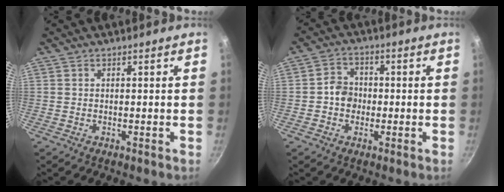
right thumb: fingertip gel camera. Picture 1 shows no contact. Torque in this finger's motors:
{"motor_torque": [-0.04, -0.08, 0.60, -0.02, 0.08]}